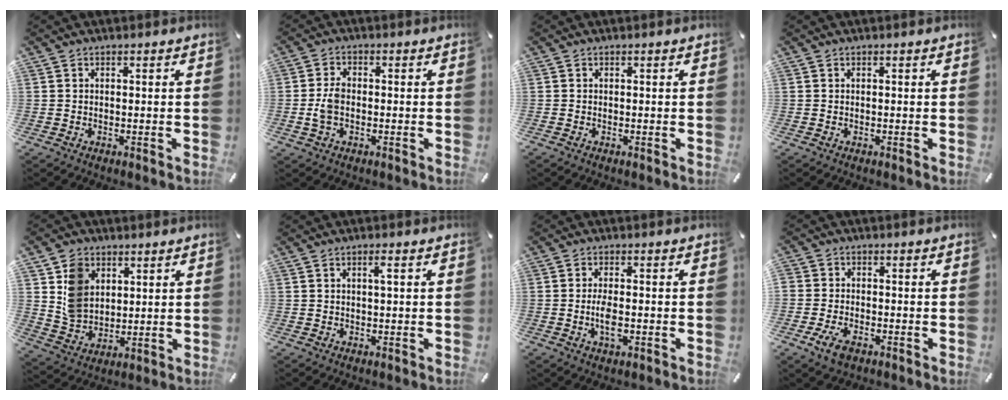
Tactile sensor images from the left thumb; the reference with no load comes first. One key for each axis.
{"total": 4.3, "fx": -0.8, "fy": 2.7, "fz": 3.3, "tx": -0.073, "ty": 0.002, "tz": -0.016}
{"total": 0.0}
{"total": 0.0}
{"total": 9.3, "fx": 3.8, "fy": 7.6, "fz": 3.9, "tx": -0.071, "ty": 0.001, "tz": 0.076}
{"total": 1.8, "fx": 0.5, "fy": 0.3, "fz": 1.7, "tx": -0.035, "ty": 0.003, "tz": 0.008}
{"total": 4.4, "fx": -0.9, "fy": 1.7, "fz": 4.0, "tx": -0.089, "ty": -0.004, "tz": -0.021}
{"total": 4.8, "fx": -2.6, "fy": 3.2, "fz": 2.5, "tx": -0.065, "ty": 0.007, "tz": -0.052}